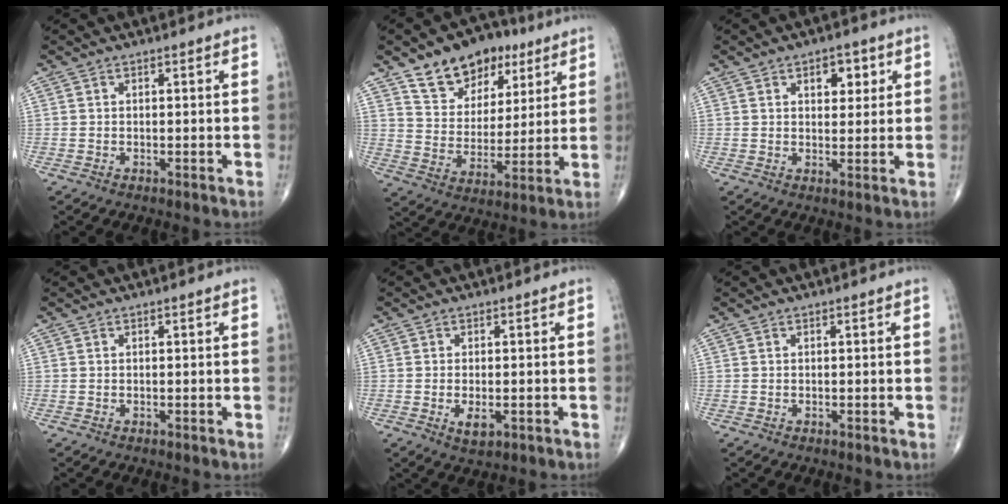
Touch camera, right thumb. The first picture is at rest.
{"total": 14.8, "force": [9.1, 9.7, 6.5], "torque": [-0.067, -0.035, 0.156]}
{"total": 5.4, "force": [2.3, 3.1, 3.7], "torque": [-0.023, -0.007, 0.029]}
{"total": 0.0}
{"total": 3.3, "force": [-0.9, 1.6, 2.8], "torque": [-0.045, -0.005, -0.012]}
{"total": 0.0}